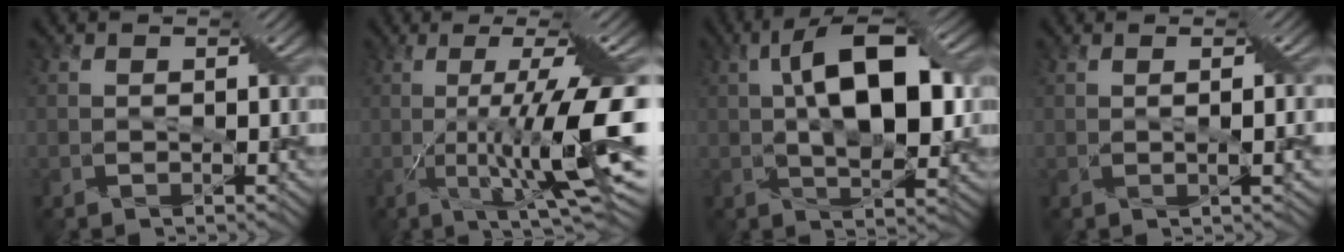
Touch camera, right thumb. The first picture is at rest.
{"total": 11.3, "force": [-1.8, -0.3, 11.2], "torque": [-0.199, 0.003, -0.019]}
{"total": 9.8, "force": [2.2, 3.3, 8.9], "torque": [-0.155, 0.016, 0.041]}
{"total": 1.9, "force": [0.4, -0.8, 1.7], "torque": [-0.040, -0.005, 0.016]}